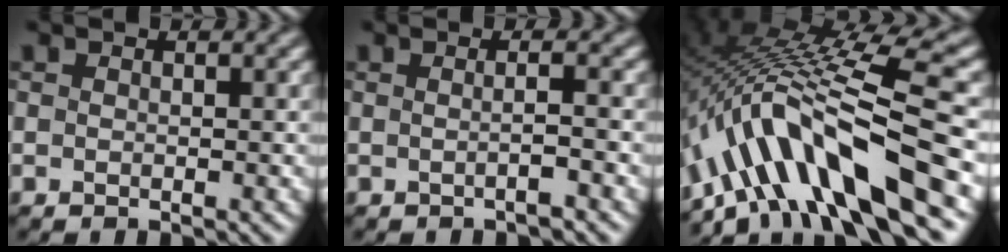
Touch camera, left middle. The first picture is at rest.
{"total": 1.9, "force": [-0.3, 0.5, 1.8], "torque": [-0.021, 0.000, -0.012]}
{"total": 12.1, "force": [-5.7, 3.3, 10.2], "torque": [-0.173, 0.018, -0.092]}